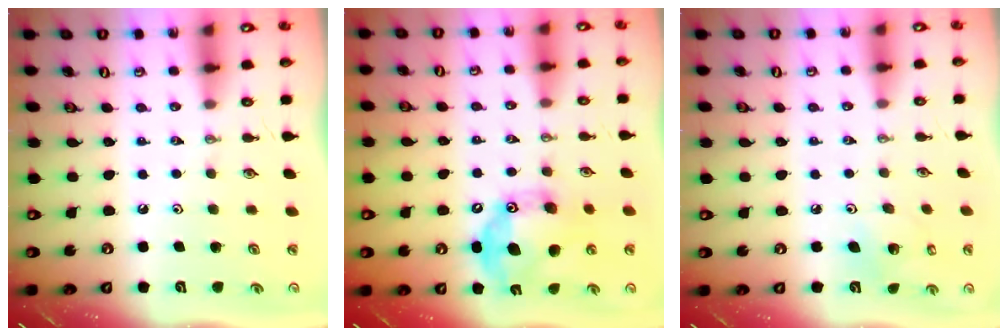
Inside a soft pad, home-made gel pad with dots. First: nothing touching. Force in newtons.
{"total": 18.0, "press": 18.0, "slide": 0.9}
{"total": 4.6, "press": 4.6, "slide": 0.2}